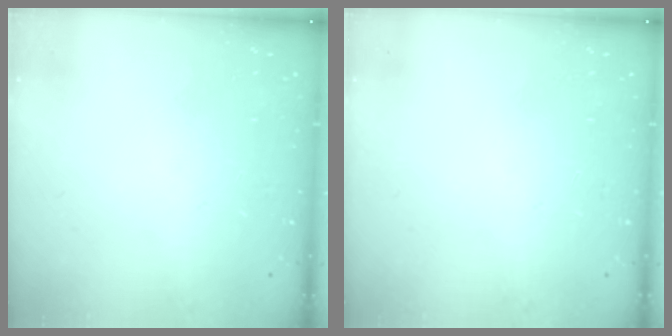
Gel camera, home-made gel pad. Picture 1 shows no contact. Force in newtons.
{"total": 0.0}